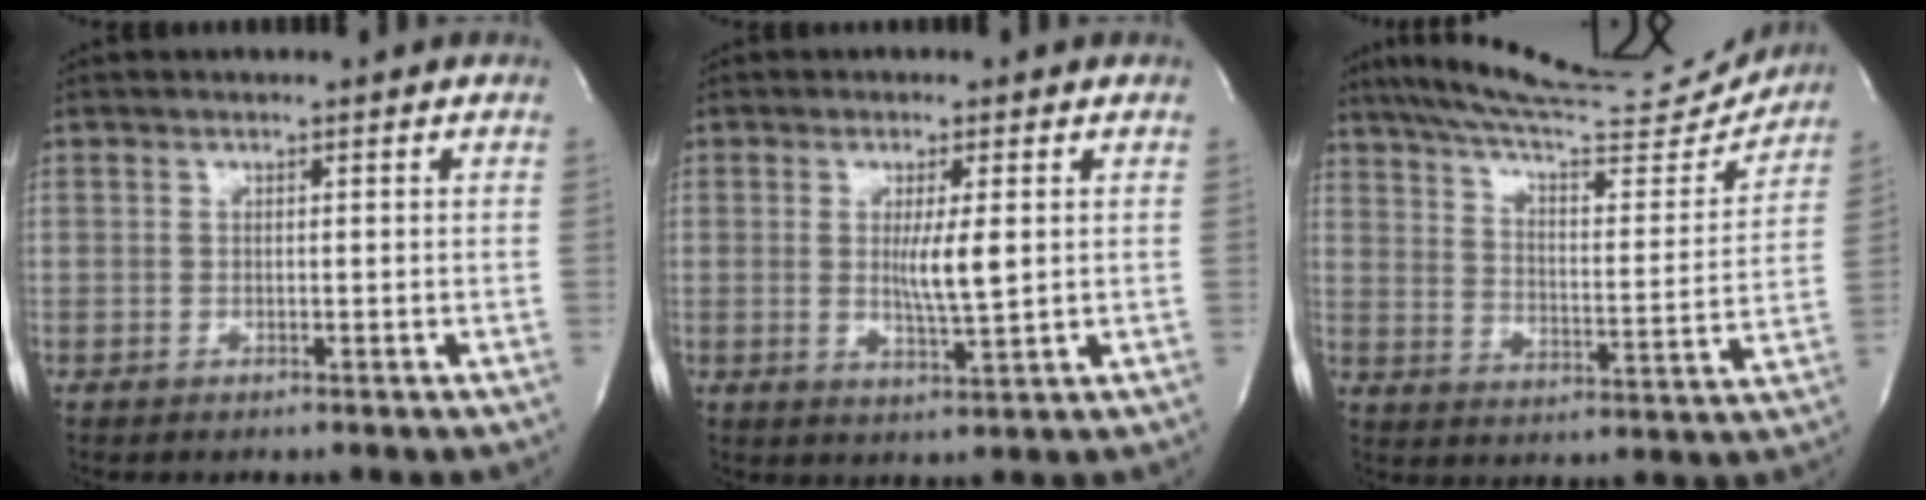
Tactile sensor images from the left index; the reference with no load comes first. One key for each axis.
{"total": 4.7, "fx": 0.4, "fy": 0.1, "fz": 4.6, "tx": -0.088, "ty": -0.012, "tz": 0.011}
{"total": 22.7, "fx": 20.9, "fy": 2.7, "fz": 8.4, "tx": -0.140, "ty": -0.030, "tz": 0.290}